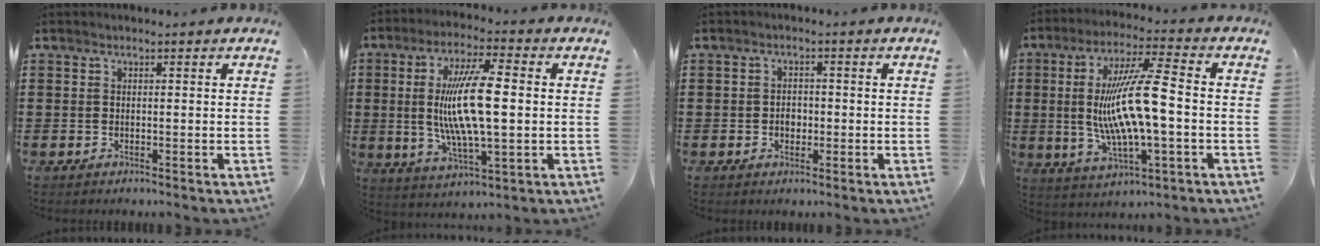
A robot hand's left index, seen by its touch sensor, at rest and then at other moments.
{"total": 13.0, "force": [0.7, 3.9, 12.4], "torque": [-0.259, -0.001, 0.003]}
{"total": 1.9, "force": [-0.3, 1.4, 1.3], "torque": [-0.027, 0.005, -0.007]}
{"total": 13.0, "force": [-0.7, 2.9, 12.6], "torque": [-0.250, 0.000, -0.018]}